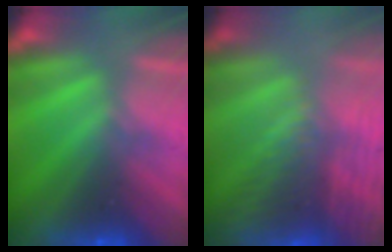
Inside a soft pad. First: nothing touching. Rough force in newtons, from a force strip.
{"total": 8.7}